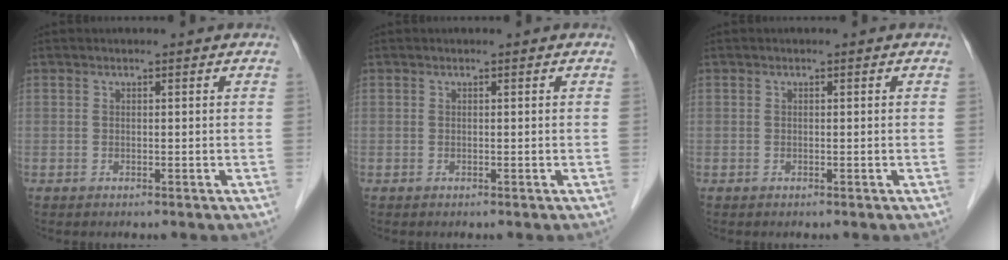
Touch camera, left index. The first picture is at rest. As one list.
[{"total": 0.0}, {"total": 0.0}]